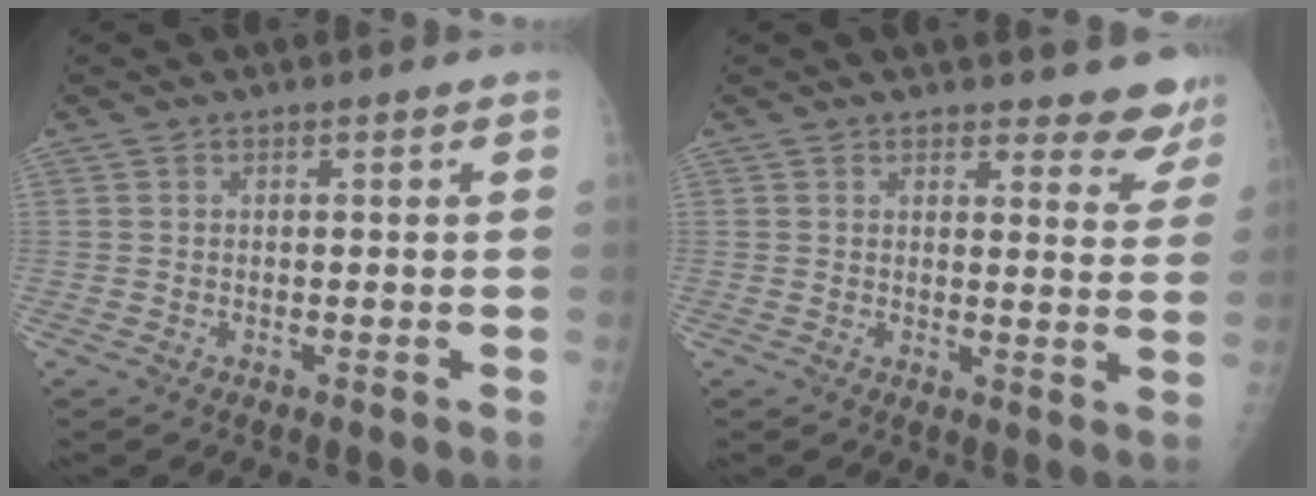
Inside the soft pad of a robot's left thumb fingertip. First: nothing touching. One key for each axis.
{"total": 6.9, "fx": 6.3, "fy": 2.4, "fz": 1.5, "tx": 0.022, "ty": -0.043, "tz": 0.055}